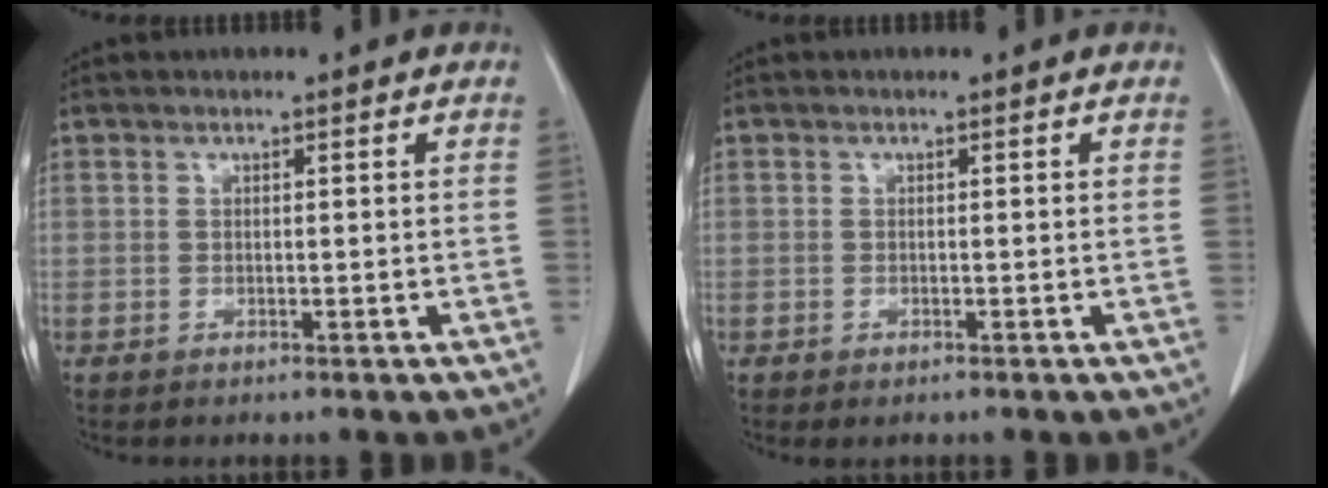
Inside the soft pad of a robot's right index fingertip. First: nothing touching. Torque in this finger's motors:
{"motor_torque": [0.29, -0.17, 0.07, 0.02]}